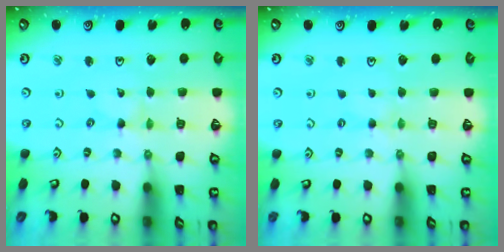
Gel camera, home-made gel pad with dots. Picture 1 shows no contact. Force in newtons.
{"total": 1.9, "press": 1.9, "slide": 0.4}